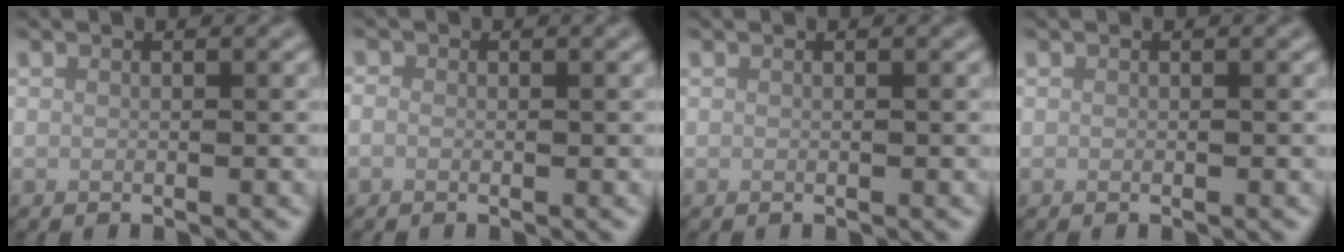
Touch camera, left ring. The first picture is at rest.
{"total": 0.7, "force": [-0.1, 0.6, 0.3], "torque": [-0.005, -0.002, -0.005]}
{"total": 0.0}
{"total": 0.0}